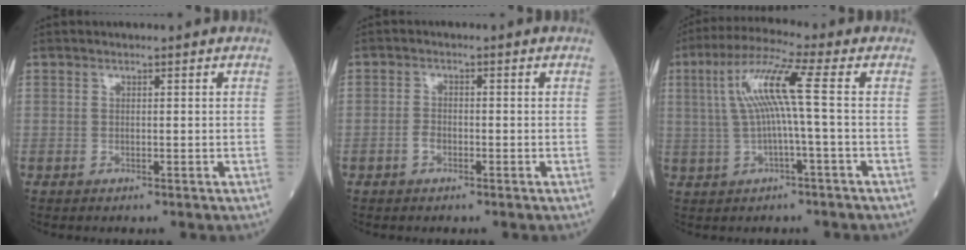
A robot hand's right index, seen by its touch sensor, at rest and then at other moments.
{"total": 1.7, "force": [-0.9, 1.0, 1.0], "torque": [-0.018, 0.005, -0.016]}
{"total": 9.1, "force": [0.9, -0.7, 9.0], "torque": [-0.182, 0.022, 0.020]}